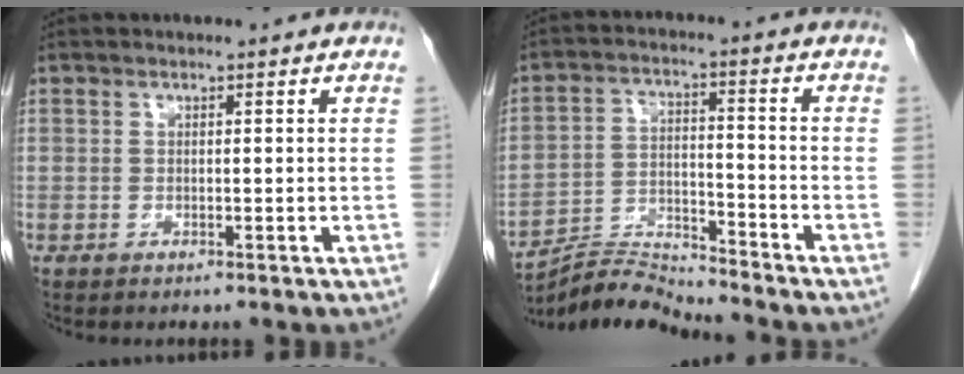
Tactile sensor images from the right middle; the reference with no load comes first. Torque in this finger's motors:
{"motor_torque": [-0.13, -0.28, -0.09, -0.02]}